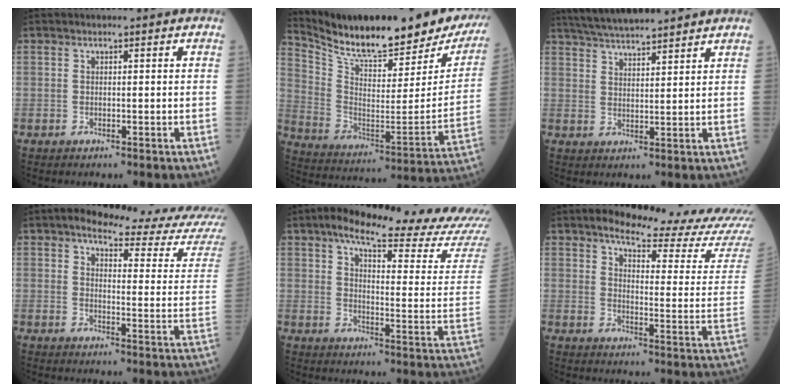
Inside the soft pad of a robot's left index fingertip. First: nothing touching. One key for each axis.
{"total": 28.7, "fx": 24.4, "fy": 6.0, "fz": 13.8, "tx": -0.235, "ty": -0.056, "tz": 0.342}
{"total": 10.9, "fx": 9.9, "fy": 0.1, "fz": 4.5, "tx": -0.083, "ty": 0.027, "tz": 0.154}
{"total": 14.8, "fx": 13.7, "fy": 0.0, "fz": 5.5, "tx": -0.067, "ty": -0.067, "tz": 0.150}
{"total": 23.7, "fx": 20.9, "fy": 0.9, "fz": 11.0, "tx": -0.161, "ty": -0.070, "tz": 0.255}
{"total": 19.3, "fx": 17.9, "fy": 0.1, "fz": 7.1, "tx": -0.102, "ty": -0.107, "tz": 0.208}